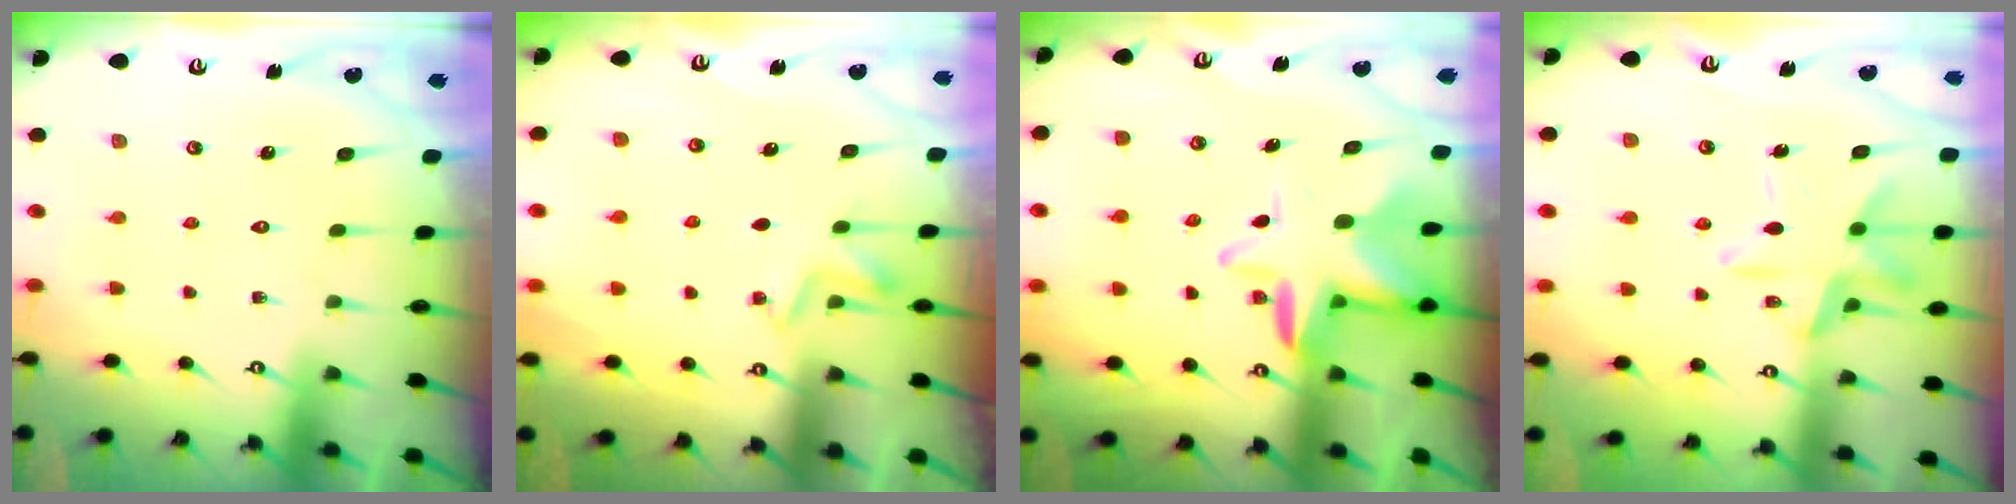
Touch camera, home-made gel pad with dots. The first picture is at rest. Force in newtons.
{"total": 2.8, "press": 2.4, "slide": 1.4}
{"total": 8.8, "press": 8.6, "slide": 1.6}
{"total": 14.0, "press": 14.0, "slide": 1.2}